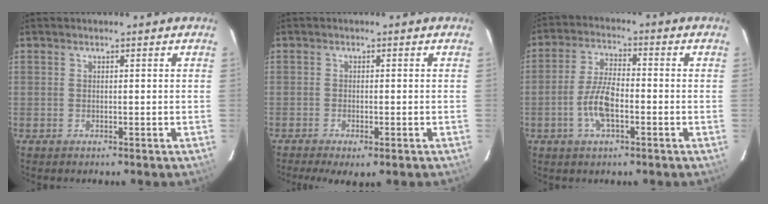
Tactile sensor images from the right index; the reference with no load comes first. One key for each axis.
{"total": 4.6, "fx": -3.0, "fy": 1.2, "fz": 3.2, "tx": -0.074, "ty": -0.020, "tz": -0.048}
{"total": 7.5, "fx": -2.5, "fy": 2.7, "fz": 6.5, "tx": -0.136, "ty": 0.005, "tz": -0.050}